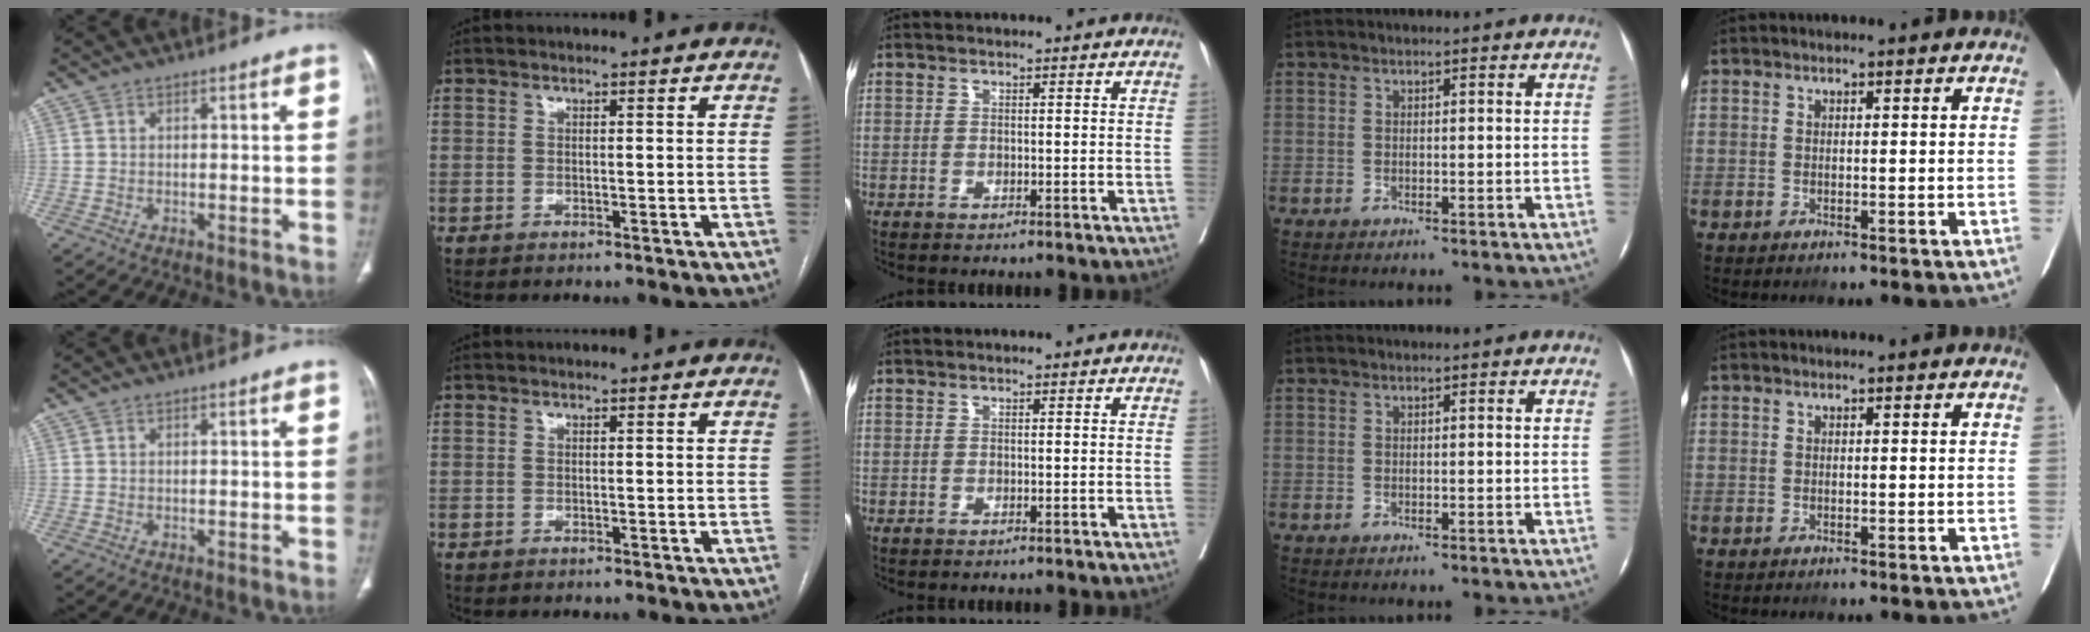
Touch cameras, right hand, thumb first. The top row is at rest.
{}